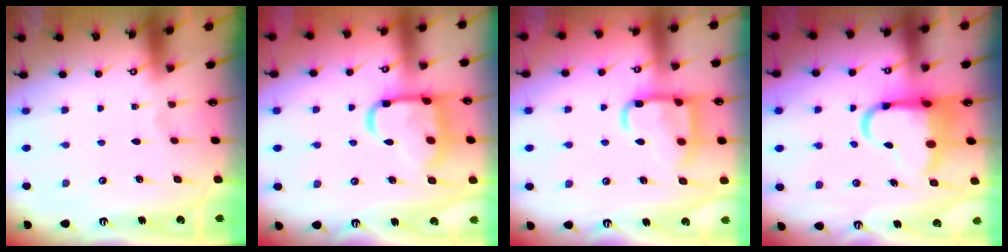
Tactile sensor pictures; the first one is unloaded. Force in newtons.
{"total": 15.9, "press": 15.9, "slide": 1.2}
{"total": 15.8, "press": 15.7, "slide": 1.6}
{"total": 8.7, "press": 8.3, "slide": 2.6}